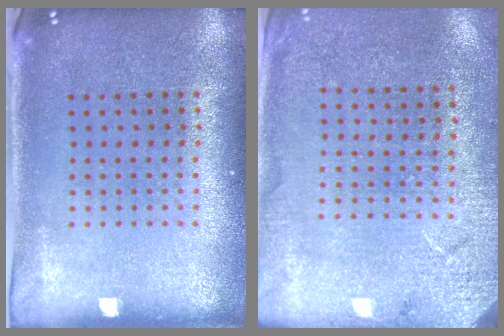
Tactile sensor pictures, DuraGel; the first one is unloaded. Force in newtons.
{"total": 2.6, "press": 2.5, "slide": 0.5}